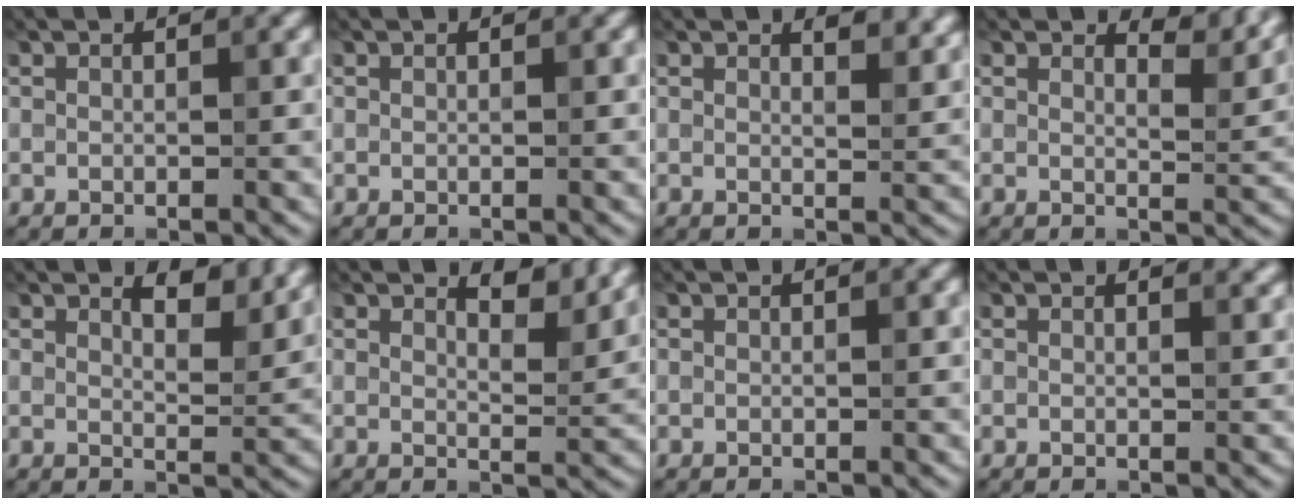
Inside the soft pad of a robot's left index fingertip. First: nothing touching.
{"total": 0.0}
{"total": 2.4, "force": [1.8, 0.8, 1.4], "torque": [-0.013, -0.003, 0.029]}
{"total": 3.6, "force": [3.1, 0.9, 1.6], "torque": [-0.024, -0.004, 0.040]}
{"total": 4.5, "force": [3.3, 1.4, 2.7], "torque": [-0.040, -0.001, 0.047]}
{"total": 3.9, "force": [3.1, 1.0, 2.1], "torque": [-0.030, -0.003, 0.042]}
{"total": 0.0}
{"total": 1.3, "force": [1.1, 0.3, 0.5], "torque": [-0.003, 0.000, 0.012]}